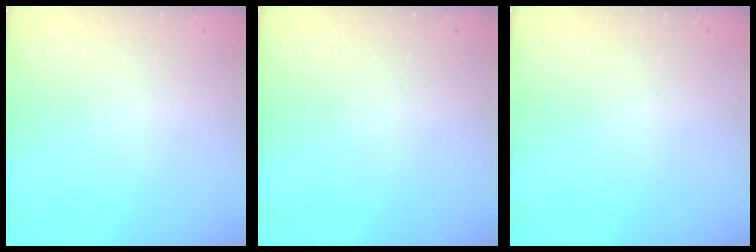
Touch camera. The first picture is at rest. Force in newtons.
{"total": 0.0}
{"total": 0.0}